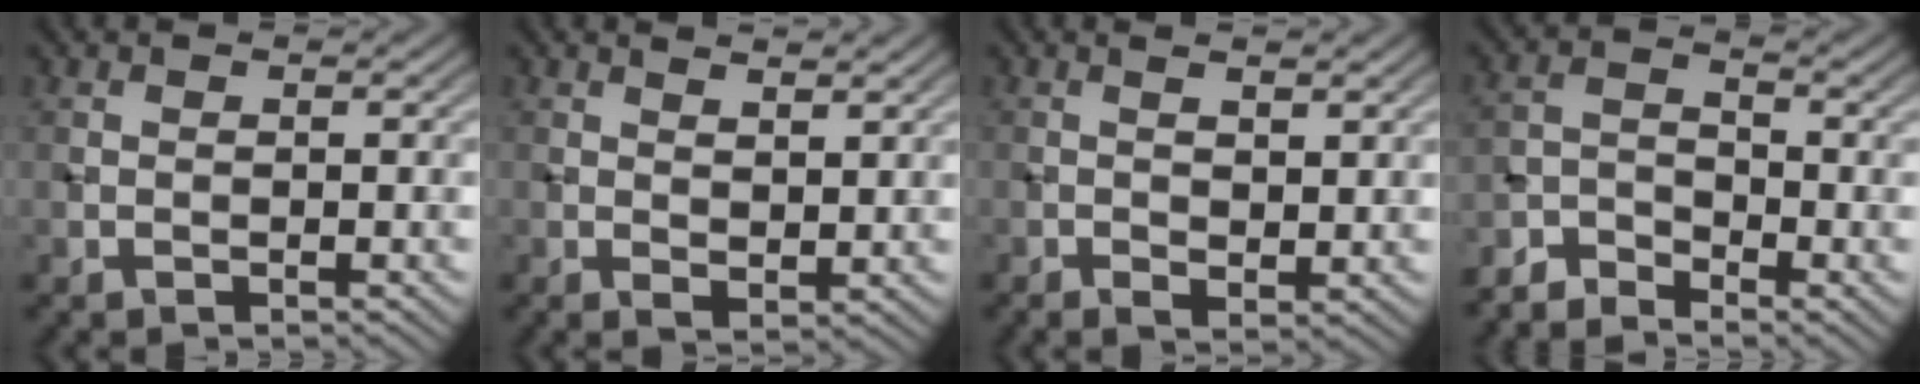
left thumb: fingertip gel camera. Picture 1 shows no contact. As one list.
[{"total": 2.9, "force": [1.7, 0.9, 2.1], "torque": [-0.043, -0.006, 0.036]}, {"total": 2.8, "force": [0.7, 0.7, 2.6], "torque": [-0.052, -0.004, 0.018]}, {"total": 4.5, "force": [-4.0, 1.4, 1.6], "torque": [-0.030, -0.006, -0.089]}]